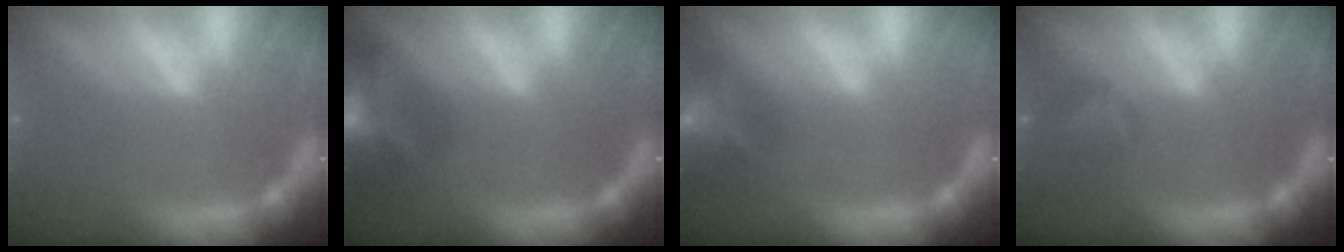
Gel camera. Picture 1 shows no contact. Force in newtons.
{"total": 9.0}
{"total": 5.9}
{"total": 1.9}